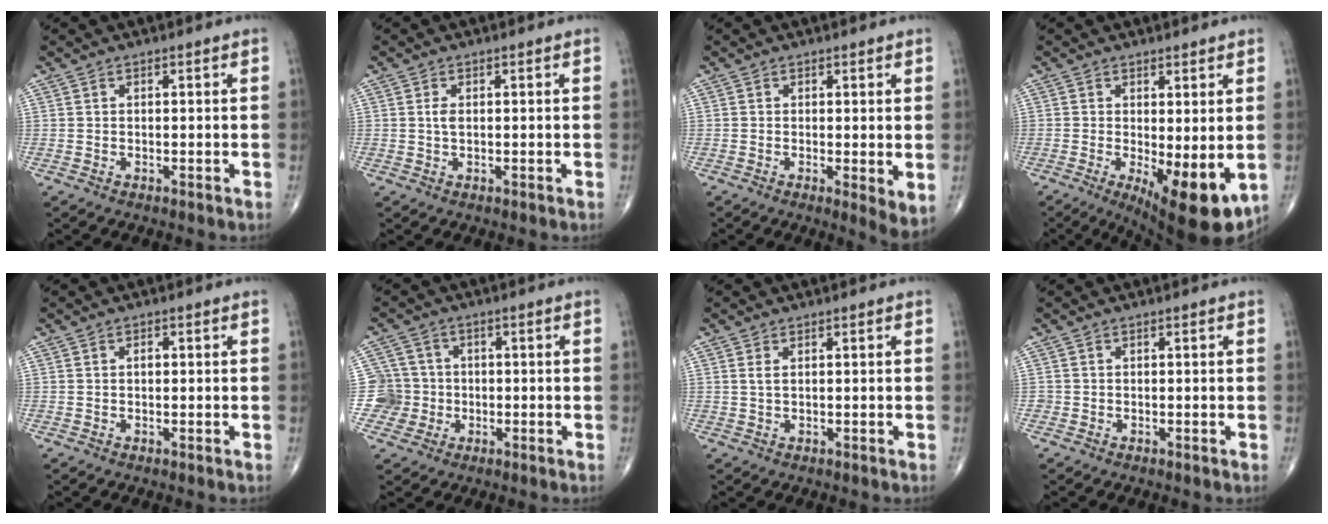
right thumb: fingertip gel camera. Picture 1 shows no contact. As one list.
[{"total": 1.4, "force": [0.2, 0.7, 1.1], "torque": [-0.022, 0.001, 0.005]}, {"total": 4.2, "force": [-0.1, 1.3, 4.1], "torque": [-0.061, -0.015, -0.005]}, {"total": 11.6, "force": [-2.4, 4.0, 10.6], "torque": [-0.146, -0.027, -0.024]}, {"total": 1.1, "force": [0.1, 0.7, 0.8], "torque": [-0.010, 0.003, 0.000]}, {"total": 6.3, "force": [-1.1, 6.1, -0.4], "torque": [0.039, 0.016, -0.025]}, {"total": 1.2, "force": [0.5, 0.6, 1.0], "torque": [-0.024, 0.005, 0.013]}, {"total": 0.6, "force": [-0.1, 0.6, 0.0], "torque": [0.002, 0.005, -0.004]}]